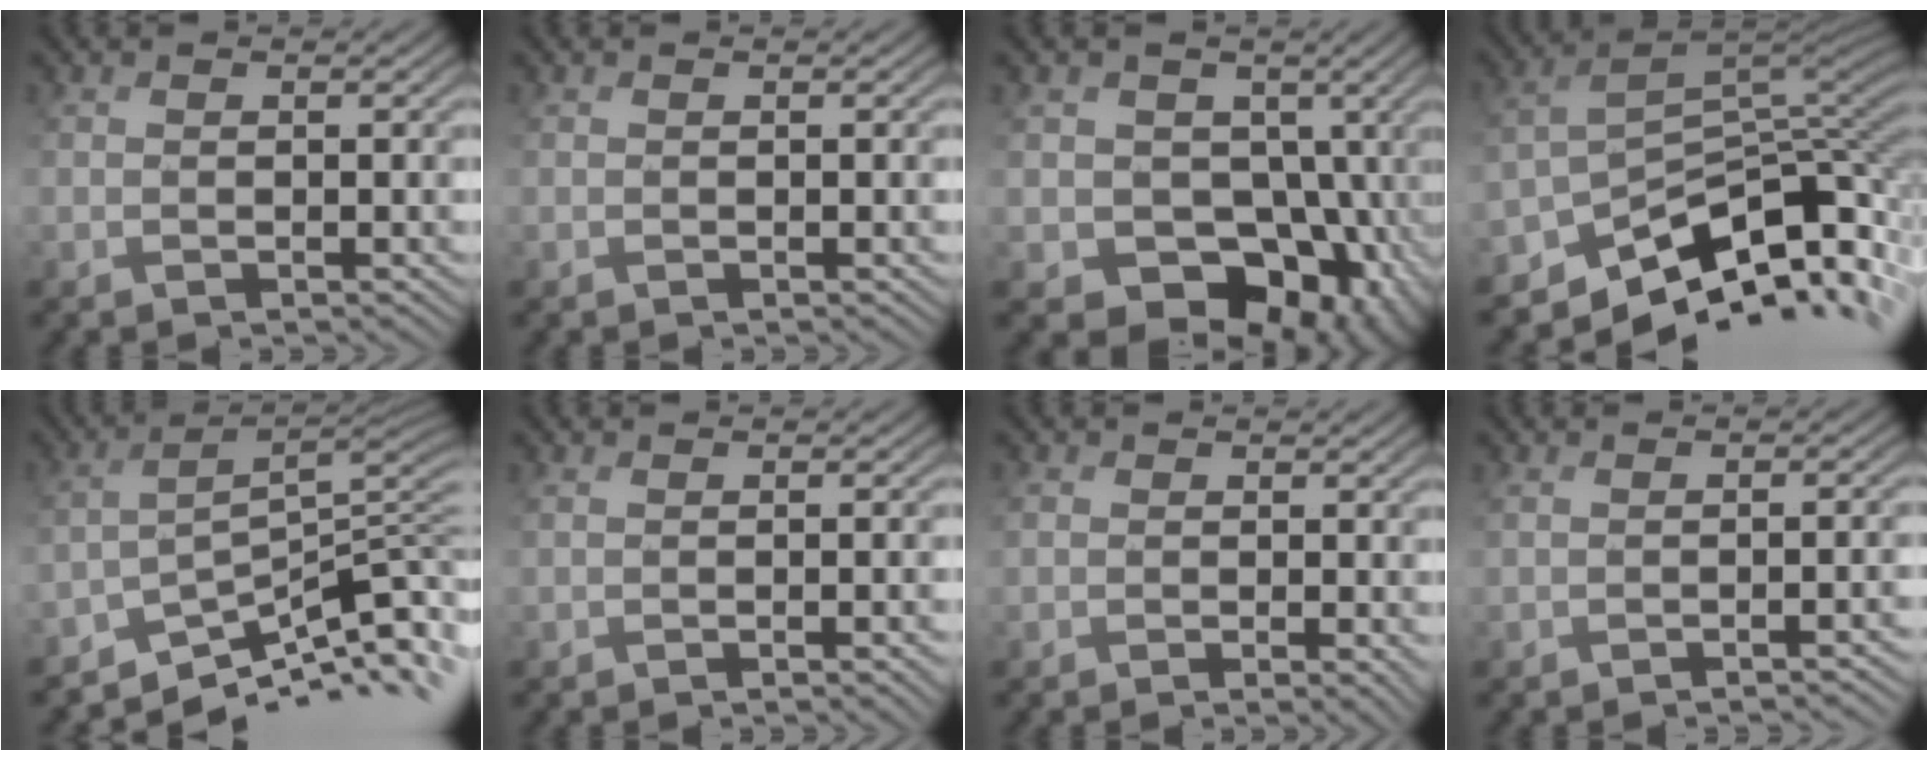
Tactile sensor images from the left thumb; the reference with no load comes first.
{"total": 0.0}
{"total": 12.0, "force": [-2.0, 10.8, 4.8], "torque": [-0.084, -0.017, -0.052]}
{"total": 10.9, "force": [-8.7, 4.0, 5.2], "torque": [-0.098, 0.003, -0.143]}
{"total": 8.3, "force": [-5.6, 1.8, 5.8], "torque": [-0.090, 0.014, -0.093]}
{"total": 2.1, "force": [-0.7, 0.2, 2.0], "torque": [-0.021, 0.009, -0.009]}
{"total": 1.5, "force": [-0.5, 1.0, 1.0], "torque": [-0.016, -0.001, -0.010]}
{"total": 1.5, "force": [-1.0, 0.0, 1.1], "torque": [0.002, 0.012, -0.019]}